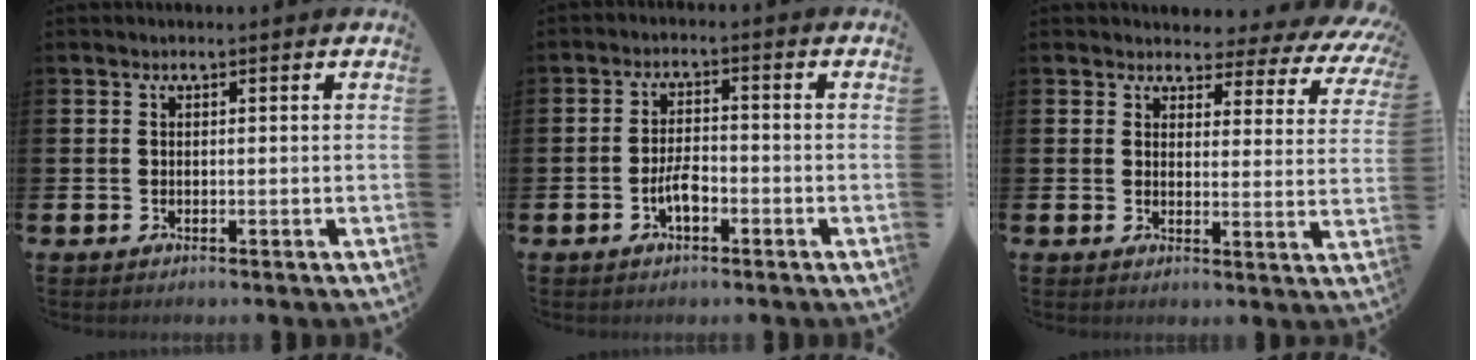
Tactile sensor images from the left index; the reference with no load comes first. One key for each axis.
{"total": 3.3, "fx": -1.4, "fy": 1.4, "fz": 2.6, "tx": -0.049, "ty": 0.006, "tz": -0.026}
{"total": 3.2, "fx": 2.7, "fy": 1.6, "fz": 0.6, "tx": -0.018, "ty": -0.032, "tz": 0.039}